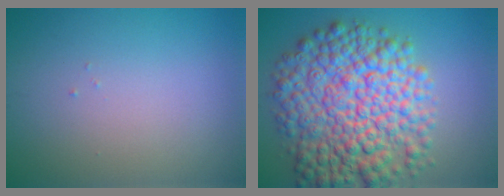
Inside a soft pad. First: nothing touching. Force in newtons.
{"total": 11.7, "press": 11.7, "slide": 0.3}